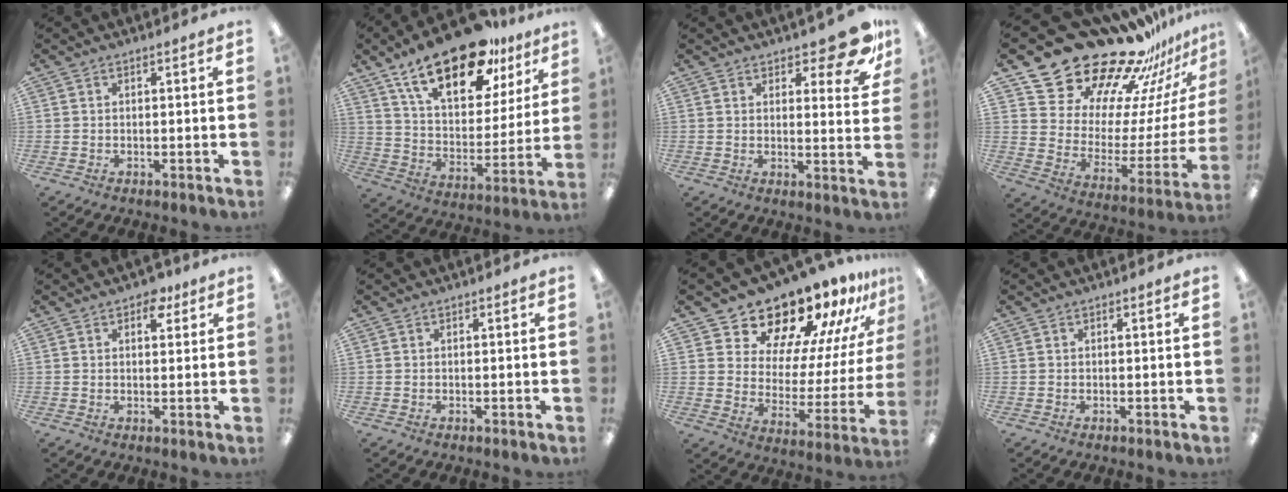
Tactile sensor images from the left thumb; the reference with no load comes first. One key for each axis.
{"total": 22.6, "fx": 15.4, "fy": 10.0, "fz": 13.3, "tx": -0.214, "ty": -0.083, "tz": 0.265}
{"total": 10.5, "fx": 7.9, "fy": 3.4, "fz": 6.0, "tx": -0.063, "ty": -0.056, "tz": 0.135}
{"total": 25.1, "fx": 21.9, "fy": 9.9, "fz": 7.3, "tx": -0.095, "ty": -0.184, "tz": 0.396}
{"total": 4.5, "fx": 2.5, "fy": 2.6, "fz": 2.7, "tx": -0.018, "ty": -0.010, "tz": 0.036}
{"total": 0.0}
{"total": 17.3, "fx": 15.6, "fy": 5.9, "fz": 4.3, "tx": -0.081, "ty": -0.138, "tz": 0.268}
{"total": 0.0}